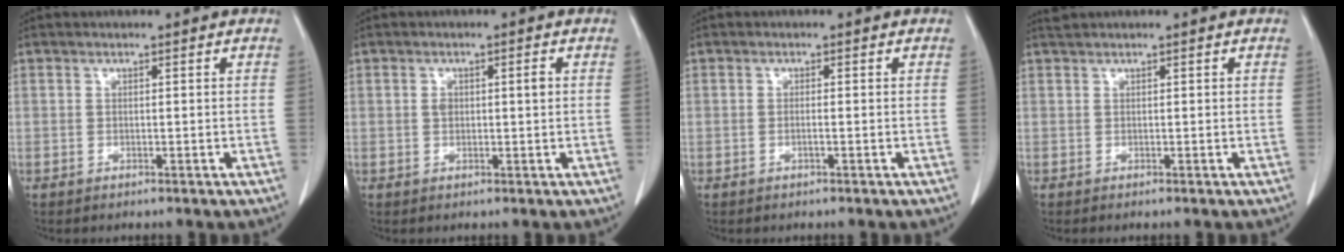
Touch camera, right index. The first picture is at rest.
{"total": 2.2, "force": [0.5, 0.9, 2.0], "torque": [-0.035, 0.011, 0.014]}
{"total": 0.5, "force": [-0.1, 0.0, 0.5], "torque": [-0.007, 0.002, 0.001]}
{"total": 1.0, "force": [0.7, 0.1, 0.7], "torque": [-0.020, 0.021, 0.014]}